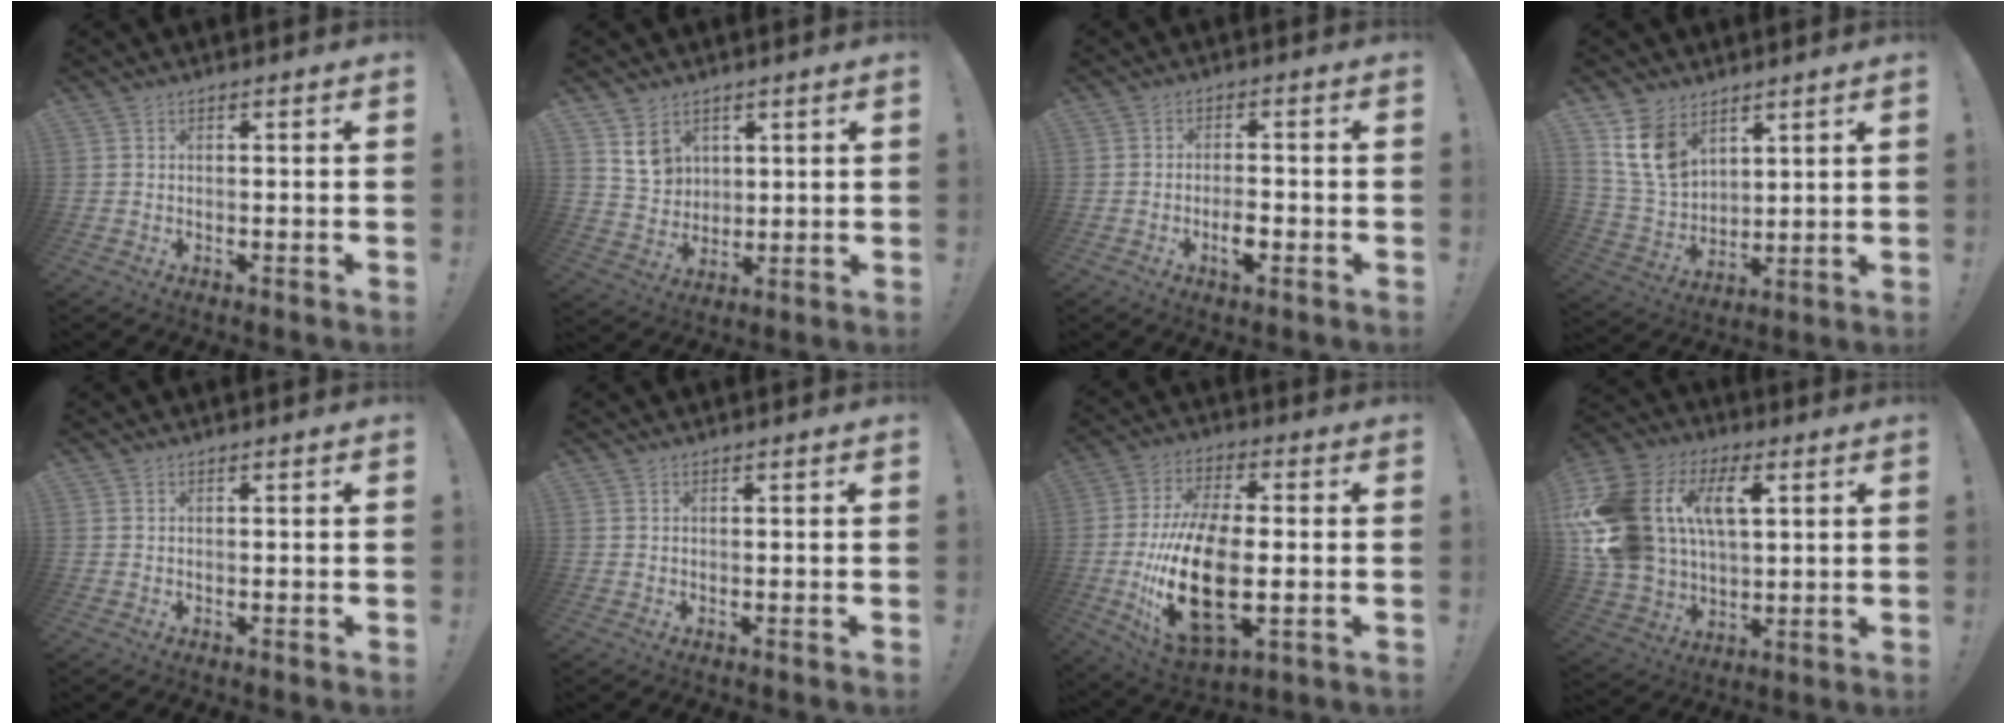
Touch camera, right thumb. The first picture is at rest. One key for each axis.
{"total": 8.1, "fx": 5.1, "fy": 5.8, "fz": 2.4, "tx": -0.038, "ty": -0.030, "tz": 0.102}
{"total": 4.2, "fx": -1.8, "fy": 2.1, "fz": 3.1, "tx": -0.045, "ty": 0.007, "tz": -0.033}
{"total": 12.6, "fx": 7.3, "fy": 8.3, "fz": 6.0, "tx": -0.125, "ty": -0.033, "tz": 0.149}
{"total": 0.0}
{"total": 0.0}
{"total": 22.2, "fx": -3.1, "fy": 11.2, "fz": 18.9, "tx": -0.379, "ty": -0.005, "tz": -0.045}
{"total": 22.4, "fx": 6.5, "fy": 15.6, "fz": 14.7, "tx": -0.290, "ty": -0.015, "tz": 0.122}